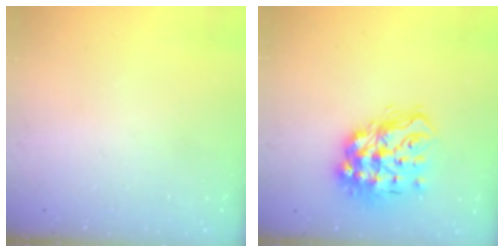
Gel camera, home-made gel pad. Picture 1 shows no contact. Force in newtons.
{"total": 16.7, "press": 16.6, "slide": 1.6}